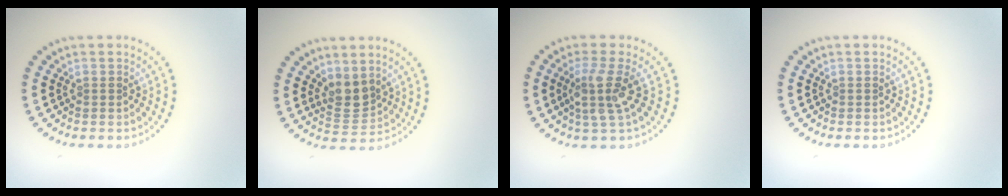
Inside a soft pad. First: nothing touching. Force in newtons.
{"total": 2.7, "press": 2.2, "slide": 1.5}
{"total": 3.2, "press": 2.4, "slide": 2.0}
{"total": 0.0}